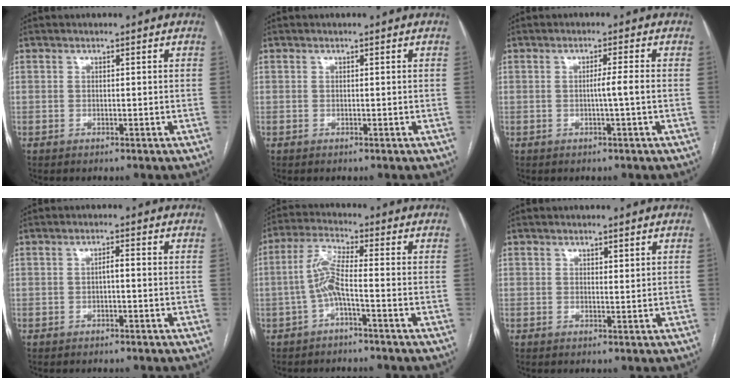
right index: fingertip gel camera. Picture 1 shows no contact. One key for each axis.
{"total": 0.0}
{"total": 2.4, "fx": -0.4, "fy": -0.7, "fz": 2.3, "tx": -0.035, "ty": 0.001, "tz": -0.008}
{"total": 1.3, "fx": -0.3, "fy": 0.3, "fz": 1.2, "tx": -0.019, "ty": 0.004, "tz": -0.006}
{"total": 5.6, "fx": -1.6, "fy": 0.3, "fz": 5.3, "tx": -0.115, "ty": 0.013, "tz": -0.034}
{"total": 3.8, "fx": 2.3, "fy": 2.0, "fz": 2.3, "tx": -0.030, "ty": -0.006, "tz": 0.042}